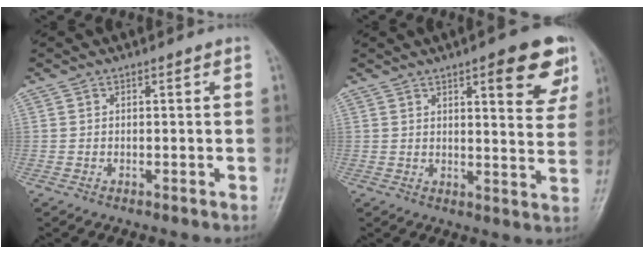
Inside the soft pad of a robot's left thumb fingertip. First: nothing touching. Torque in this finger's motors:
{"motor_torque": [0.29, 0.32, 0.11, -0.41, 0.02]}